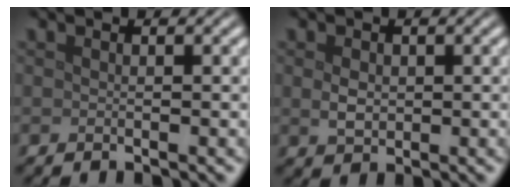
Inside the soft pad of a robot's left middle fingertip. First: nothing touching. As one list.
[{"total": 1.8, "force": [0.2, 1.3, 1.1], "torque": [-0.025, -0.001, 0.004]}]